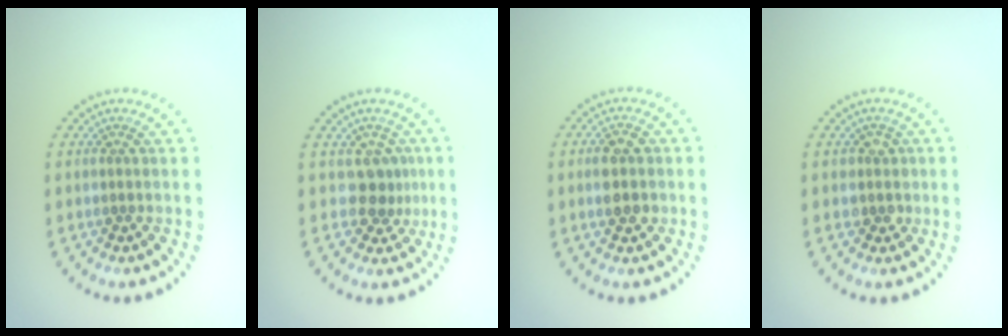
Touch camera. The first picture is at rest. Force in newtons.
{"total": 2.3, "press": 1.6, "slide": 1.6}
{"total": 2.9, "press": 2.9, "slide": 0.1}
{"total": 1.7, "press": 1.5, "slide": 0.9}